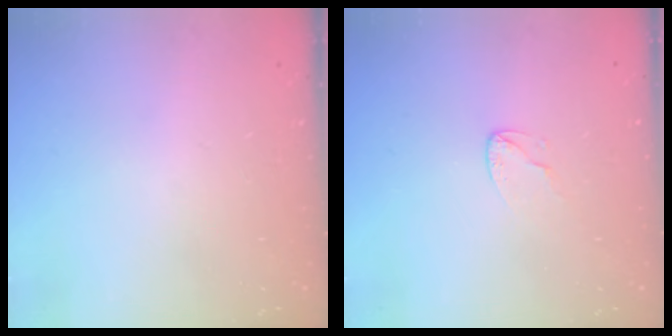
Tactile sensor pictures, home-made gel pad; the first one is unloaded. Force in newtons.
{"total": 3.8, "press": 3.8, "slide": 0.4}